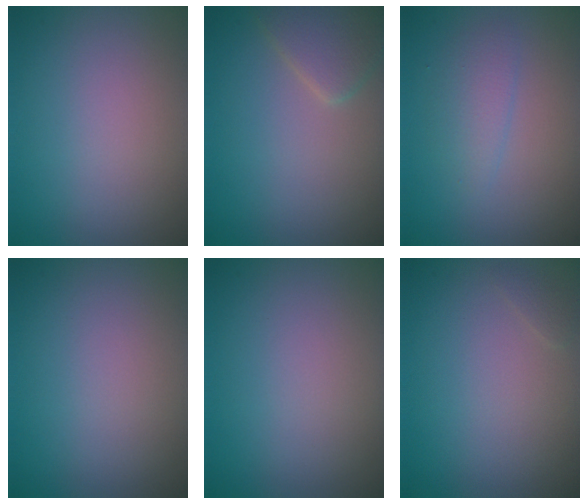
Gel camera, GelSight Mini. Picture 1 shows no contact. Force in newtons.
{"total": 2.7, "press": 2.7, "slide": 0.1}
{"total": 1.8, "press": 1.8, "slide": 0.1}
{"total": 0.0}
{"total": 0.0}
{"total": 0.5, "press": 0.5, "slide": 0.0}